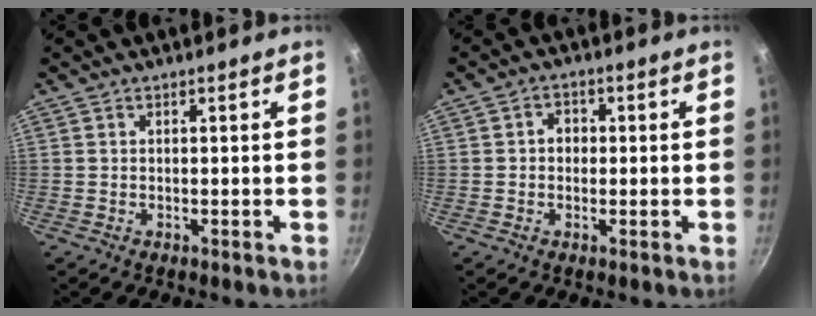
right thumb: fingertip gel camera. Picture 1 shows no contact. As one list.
[{"total": 3.0, "force": [0.0, 2.6, 1.5], "torque": [-0.008, 0.009, -0.003]}]